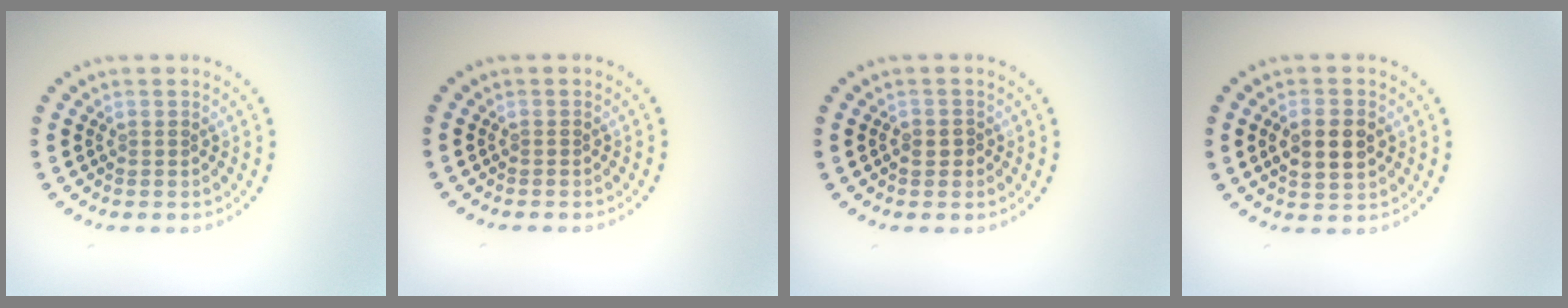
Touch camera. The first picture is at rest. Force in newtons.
{"total": 0.0}
{"total": 0.8, "press": 0.7, "slide": 0.4}
{"total": 3.4, "press": 3.4, "slide": 0.1}